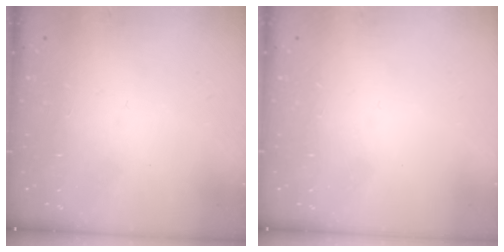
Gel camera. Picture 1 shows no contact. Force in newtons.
{"total": 0.0}